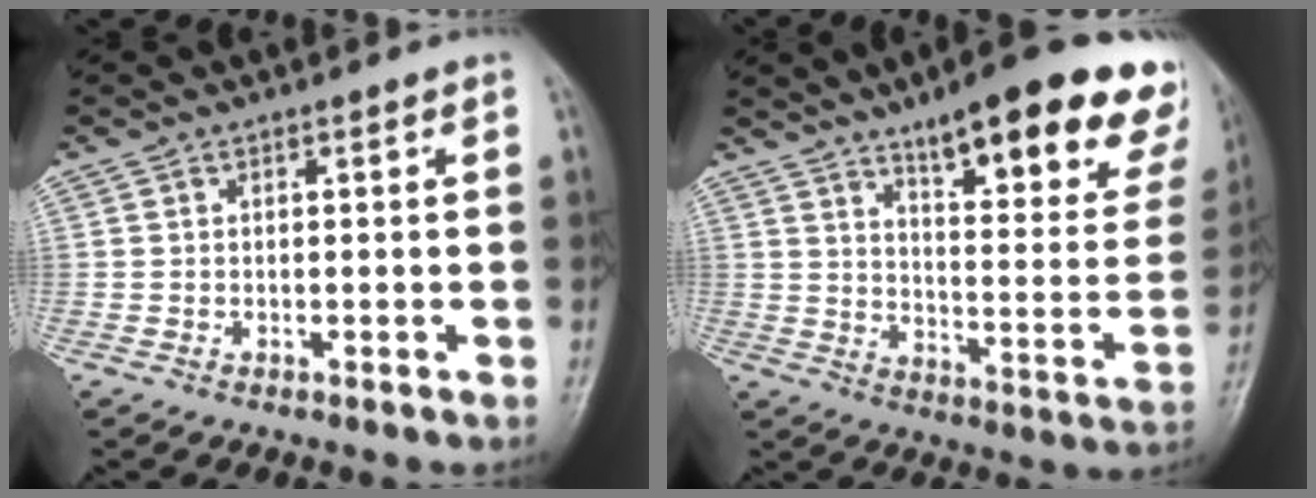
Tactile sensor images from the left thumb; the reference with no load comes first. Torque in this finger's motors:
{"motor_torque": [0.78, 0.79, 1.58, -1.19, 0.25]}